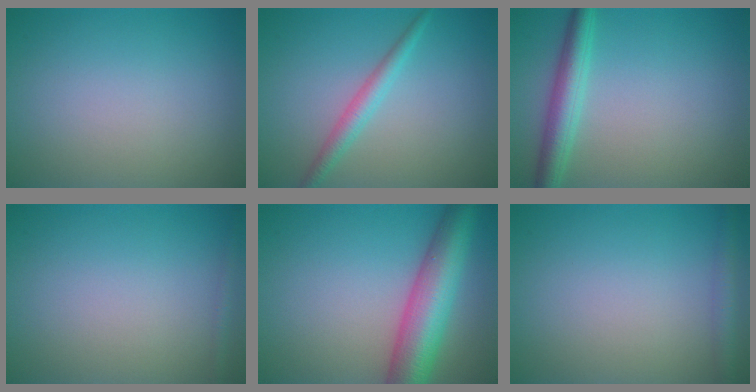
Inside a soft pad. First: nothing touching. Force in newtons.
{"total": 2.1, "press": 2.1, "slide": 0.1}
{"total": 3.6, "press": 3.6, "slide": 0.1}
{"total": 0.8, "press": 0.8, "slide": 0.0}
{"total": 8.2, "press": 8.2, "slide": 0.3}
{"total": 1.8, "press": 1.8, "slide": 0.1}